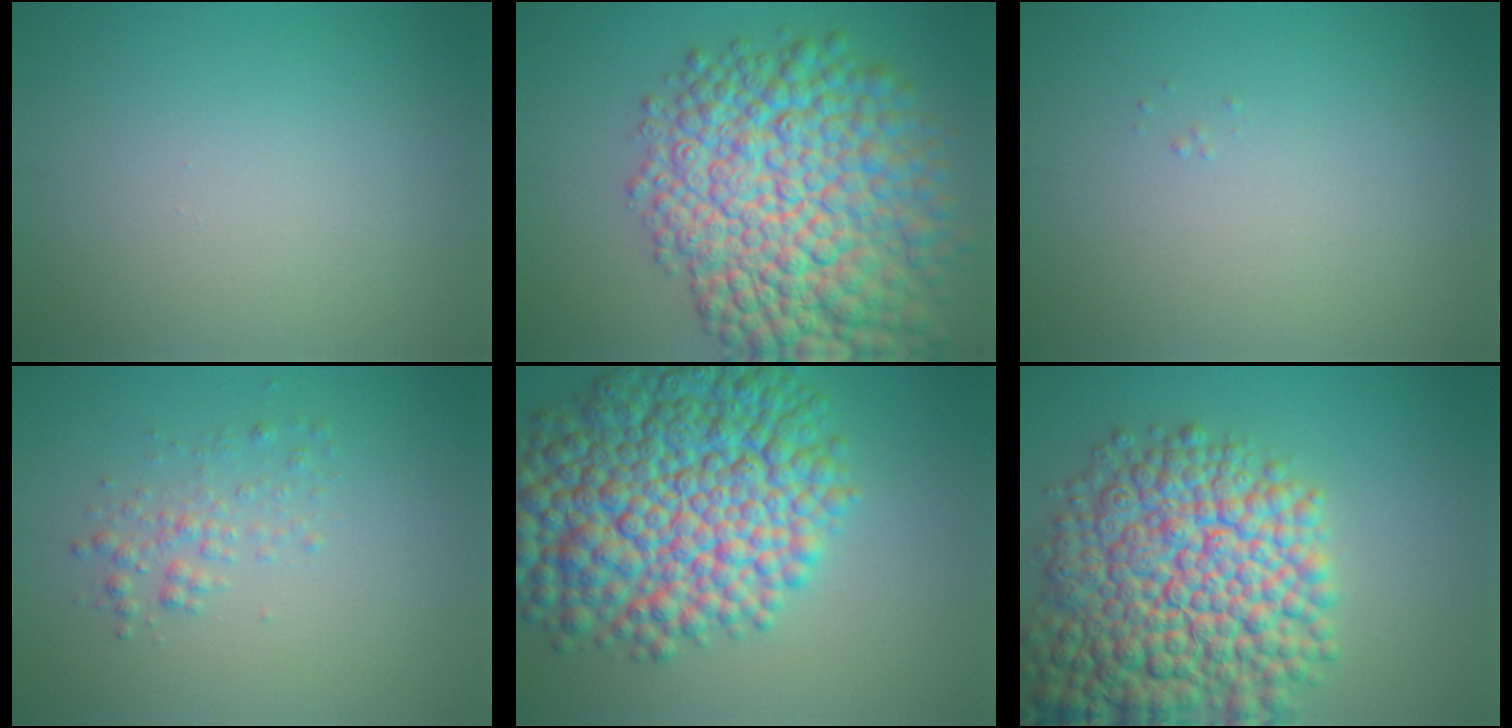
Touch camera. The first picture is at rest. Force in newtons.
{"total": 14.1, "press": 14.1, "slide": 0.4}
{"total": 0.0}
{"total": 1.8, "press": 1.8, "slide": 0.0}
{"total": 13.4, "press": 13.4, "slide": 0.2}
{"total": 13.7, "press": 13.7, "slide": 0.6}